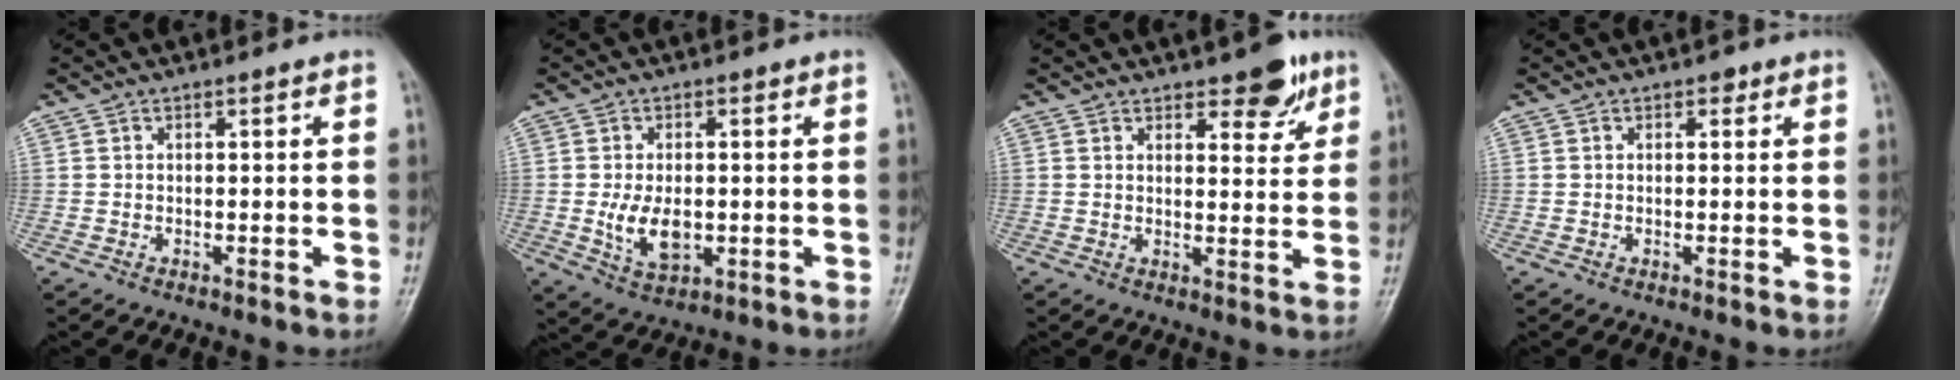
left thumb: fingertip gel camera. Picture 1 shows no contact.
{"total": 7.2, "force": [-0.7, 4.4, 5.6], "torque": [-0.090, -0.012, -0.004]}
{"total": 6.3, "force": [4.1, 2.7, 3.8], "torque": [-0.025, -0.023, 0.053]}
{"total": 1.3, "force": [0.7, 0.9, 0.7], "torque": [0.002, 0.000, 0.005]}